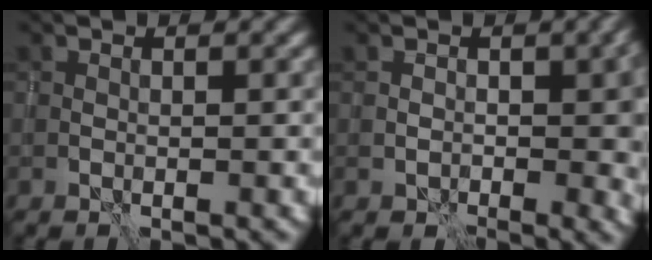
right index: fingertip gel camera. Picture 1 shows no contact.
{"total": 5.8, "force": [-0.6, 3.5, 4.6], "torque": [-0.067, -0.012, -0.004]}